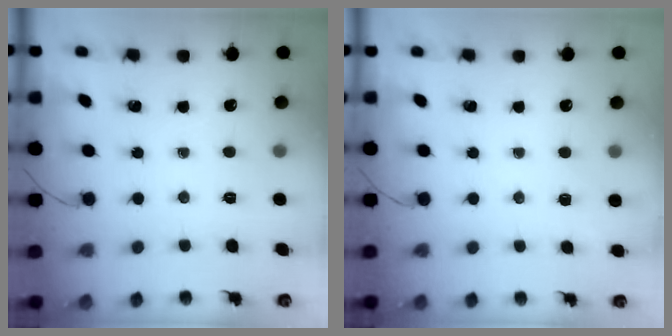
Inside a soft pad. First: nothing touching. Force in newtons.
{"total": 4.3, "press": 4.2, "slide": 0.9}